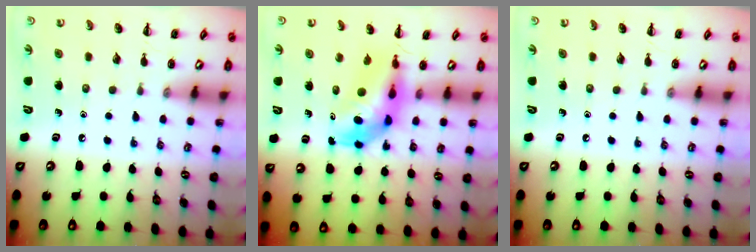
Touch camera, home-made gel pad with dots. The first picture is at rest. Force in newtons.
{"total": 6.5, "press": 6.2, "slide": 1.8}
{"total": 0.0}